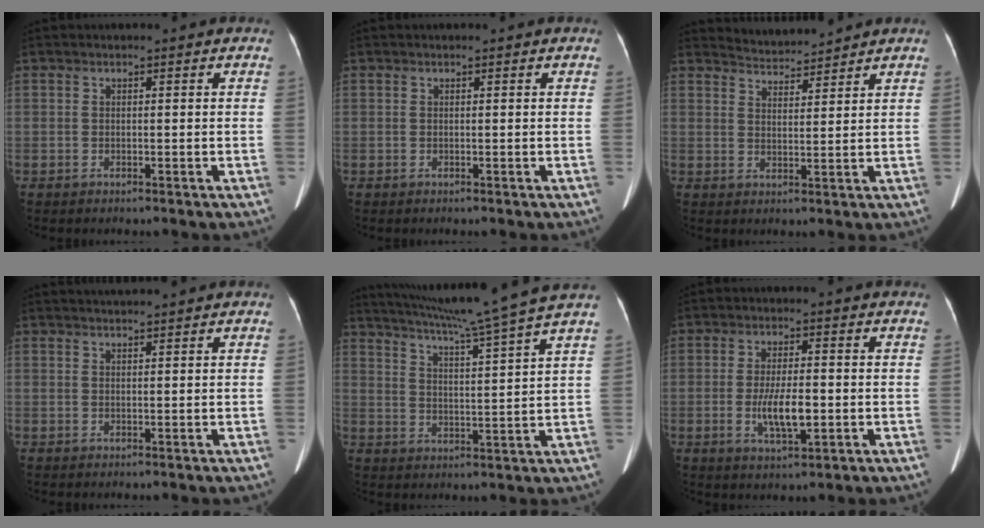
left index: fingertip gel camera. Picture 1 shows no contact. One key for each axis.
{"total": 0.0}
{"total": 4.1, "fx": 4.1, "fy": 0.0, "fz": -0.5, "tx": -0.001, "ty": 0.010, "tz": 0.073}
{"total": 2.4, "fx": 2.2, "fy": -0.6, "fz": 0.7, "tx": -0.005, "ty": 0.018, "tz": 0.043}
{"total": 15.6, "fx": 13.2, "fy": -2.9, "fz": 7.7, "tx": -0.134, "ty": -0.024, "tz": 0.187}
{"total": 6.3, "fx": -1.3, "fy": 1.7, "fz": 5.9, "tx": -0.115, "ty": -0.007, "tz": -0.020}